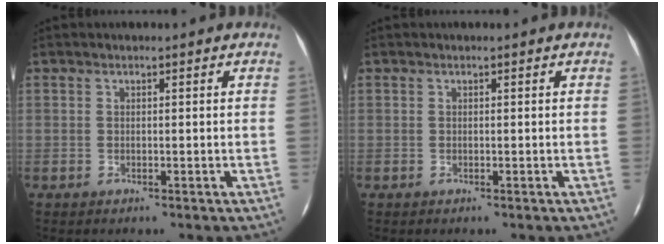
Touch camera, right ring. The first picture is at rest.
{"total": 0.0}